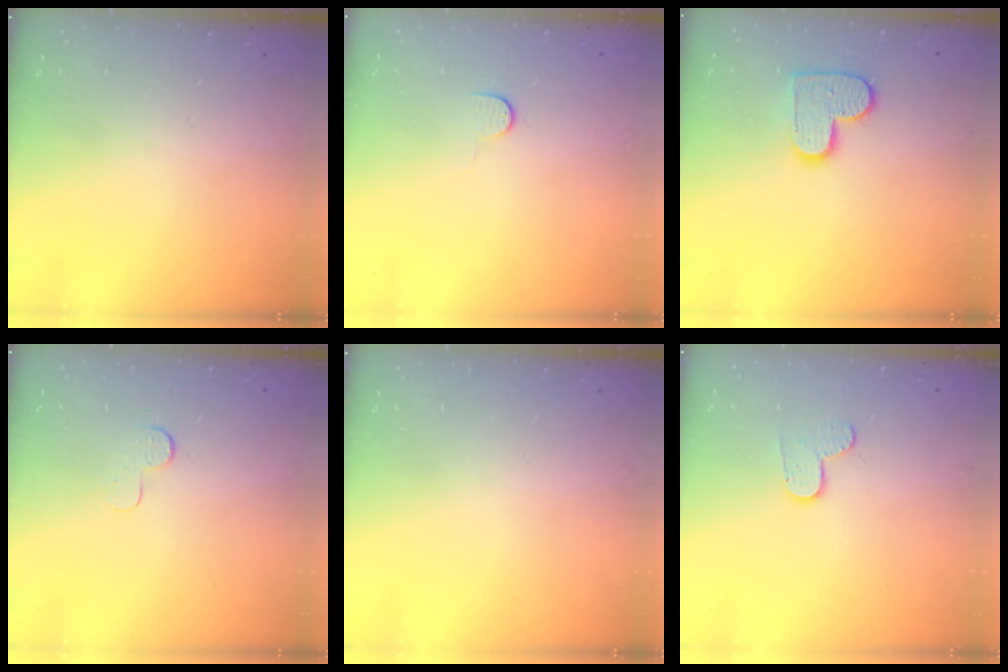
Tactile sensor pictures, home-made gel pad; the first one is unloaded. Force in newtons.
{"total": 4.9, "press": 4.9, "slide": 0.5}
{"total": 10.6, "press": 10.6, "slide": 0.7}
{"total": 3.7, "press": 3.7, "slide": 0.4}
{"total": 0.0}
{"total": 3.3, "press": 3.3, "slide": 0.3}